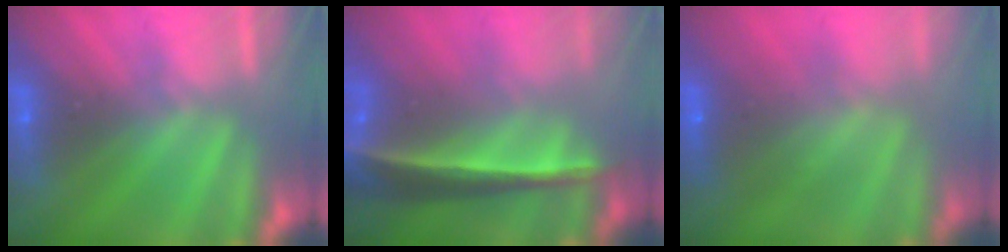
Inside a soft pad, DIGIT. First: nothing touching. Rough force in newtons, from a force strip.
{"total": 7.3}
{"total": 5.7}